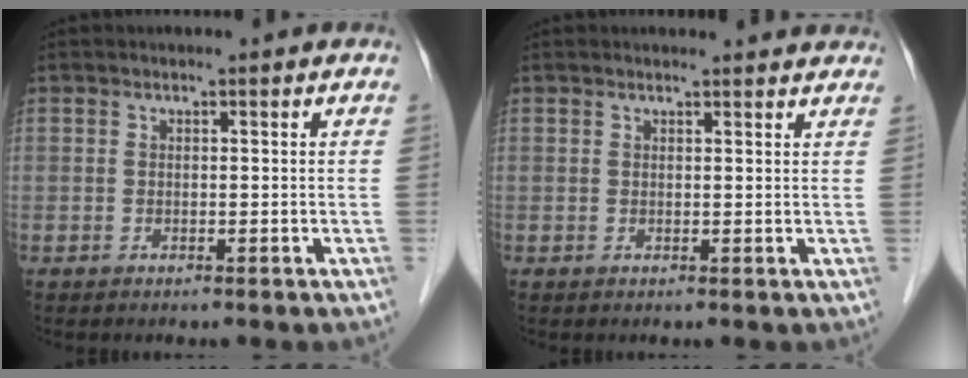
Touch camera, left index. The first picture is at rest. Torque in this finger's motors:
{"motor_torque": [0.26, -0.44, -0.01, -0.02]}